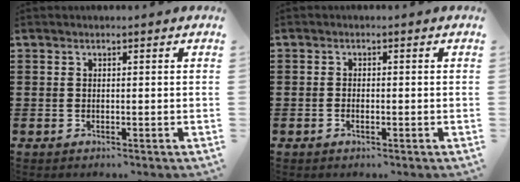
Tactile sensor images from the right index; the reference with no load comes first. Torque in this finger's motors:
{"motor_torque": [-0.99, 1.16, -0.03, -0.01]}